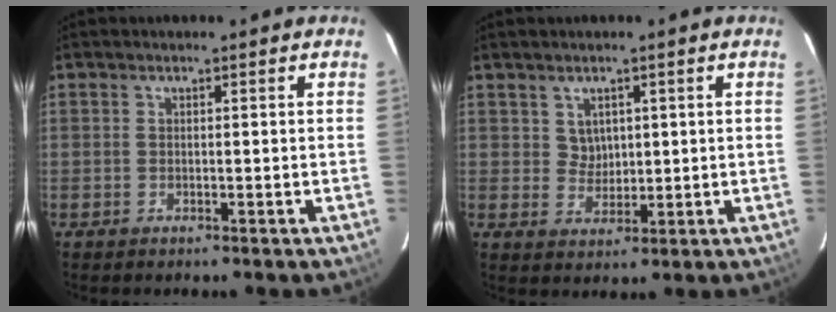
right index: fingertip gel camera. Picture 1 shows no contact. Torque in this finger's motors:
{"motor_torque": [0.00, 0.12, -0.04, -0.01]}